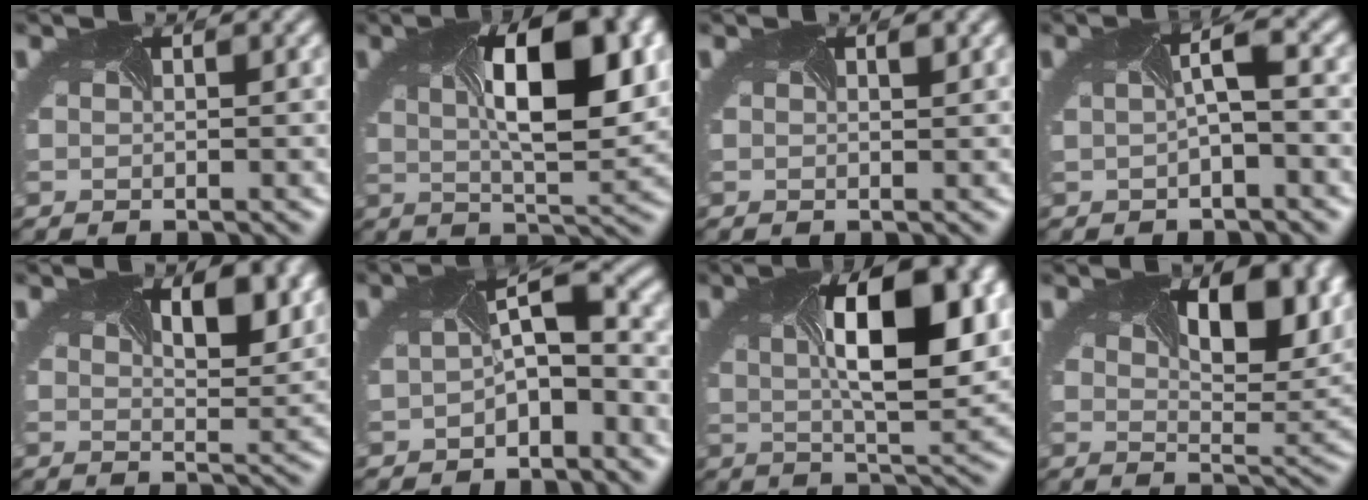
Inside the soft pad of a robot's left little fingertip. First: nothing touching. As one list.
[{"total": 9.2, "force": [1.3, 3.4, 8.4], "torque": [-0.130, -0.002, 0.031]}, {"total": 0.7, "force": [0.3, 0.3, 0.5], "torque": [-0.004, 0.005, 0.001]}, {"total": 1.8, "force": [-1.0, -0.1, 1.5], "torque": [-0.039, 0.000, -0.009]}, {"total": 5.8, "force": [2.5, 2.7, 4.5], "torque": [-0.050, 0.005, 0.036]}, {"total": 4.3, "force": [-2.0, 2.1, 3.2], "torque": [-0.060, 0.000, -0.027]}, {"total": 10.1, "force": [1.2, 3.7, 9.3], "torque": [-0.141, 0.000, 0.028]}, {"total": 10.4, "force": [3.8, 4.5, 8.5], "torque": [-0.107, 0.015, 0.056]}]